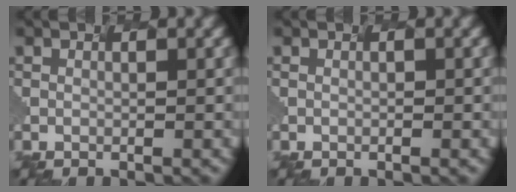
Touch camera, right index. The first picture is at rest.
{"total": 0.0}